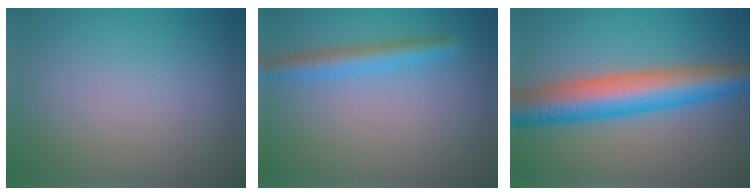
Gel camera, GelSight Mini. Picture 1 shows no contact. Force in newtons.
{"total": 2.8, "press": 2.8, "slide": 0.1}
{"total": 8.9, "press": 8.9, "slide": 0.2}